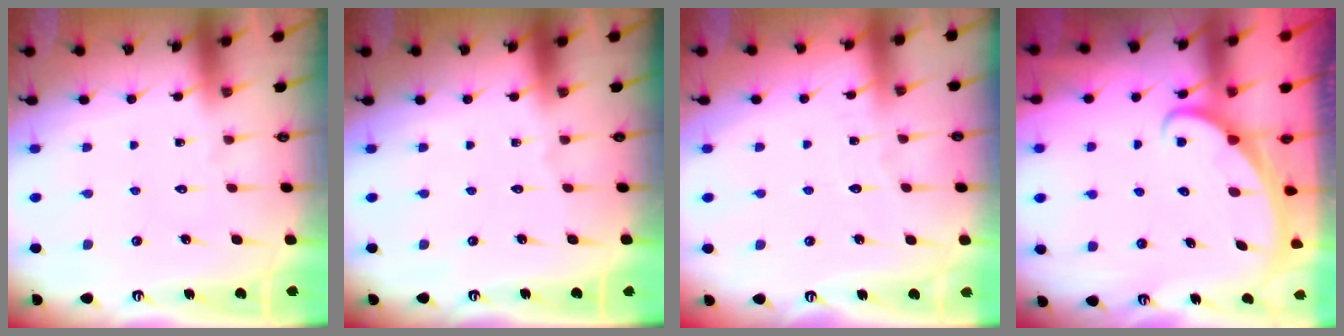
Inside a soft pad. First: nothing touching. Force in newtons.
{"total": 0.0}
{"total": 2.0, "press": 2.0, "slide": 0.2}
{"total": 2.5, "press": 2.5, "slide": 0.3}